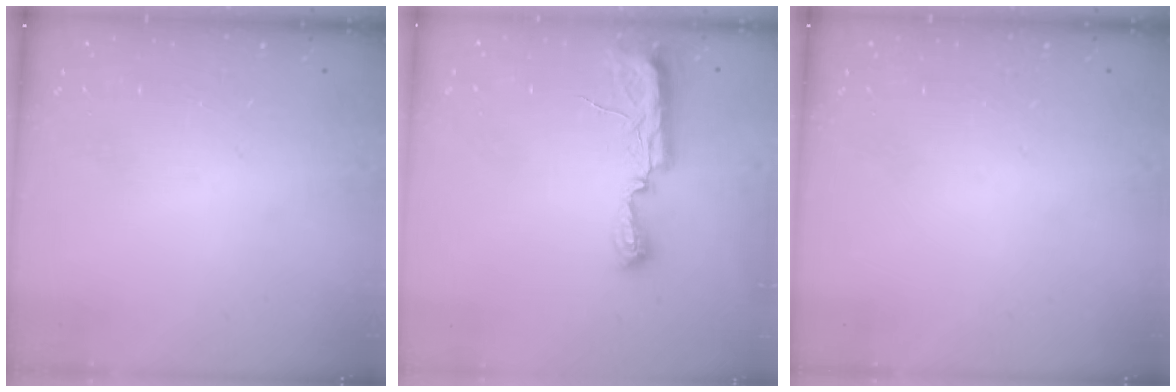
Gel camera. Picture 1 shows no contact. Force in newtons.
{"total": 9.8, "press": 8.9, "slide": 4.2}
{"total": 0.0}